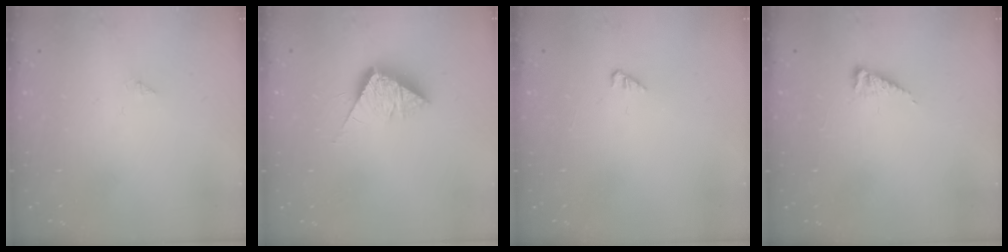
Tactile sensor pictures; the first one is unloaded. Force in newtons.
{"total": 8.0, "press": 8.0, "slide": 0.3}
{"total": 1.6, "press": 1.6, "slide": 0.2}
{"total": 6.1, "press": 6.1, "slide": 0.7}